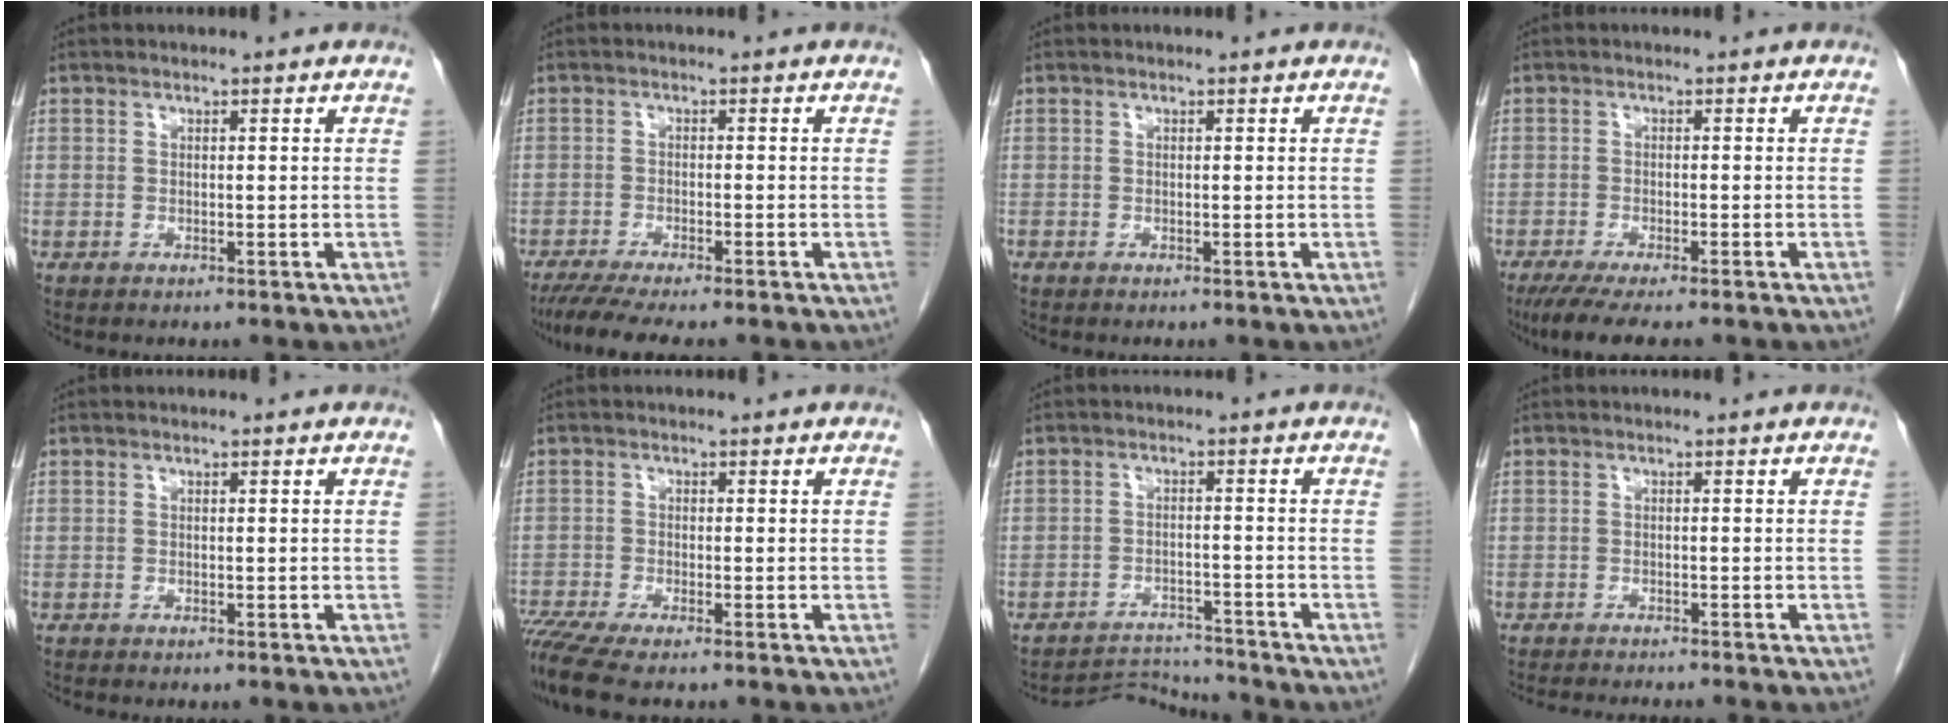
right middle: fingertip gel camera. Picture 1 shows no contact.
{"total": 8.1, "force": [-6.8, 0.5, 4.4], "torque": [-0.064, -0.017, -0.109]}
{"total": 0.0}
{"total": 7.8, "force": [-6.3, 0.9, 4.5], "torque": [-0.066, -0.016, -0.098]}
{"total": 0.0}
{"total": 5.7, "force": [-4.7, -0.2, 3.3], "torque": [-0.062, -0.016, -0.088]}
{"total": 5.2, "force": [-4.9, -0.4, -1.7], "torque": [0.032, 0.004, -0.079]}
{"total": 6.2, "force": [-5.7, -0.1, 2.4], "torque": [-0.024, -0.013, -0.086]}